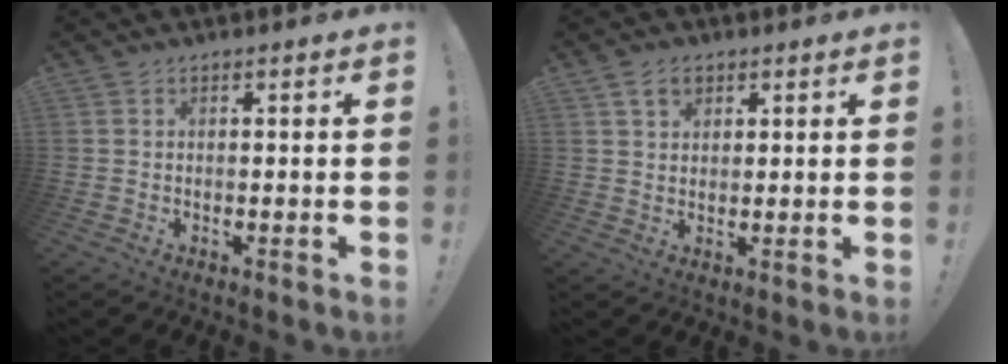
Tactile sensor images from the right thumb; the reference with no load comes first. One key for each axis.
{"total": 4.9, "fx": 2.9, "fy": 3.4, "fz": 2.2, "tx": -0.031, "ty": -0.004, "tz": 0.052}